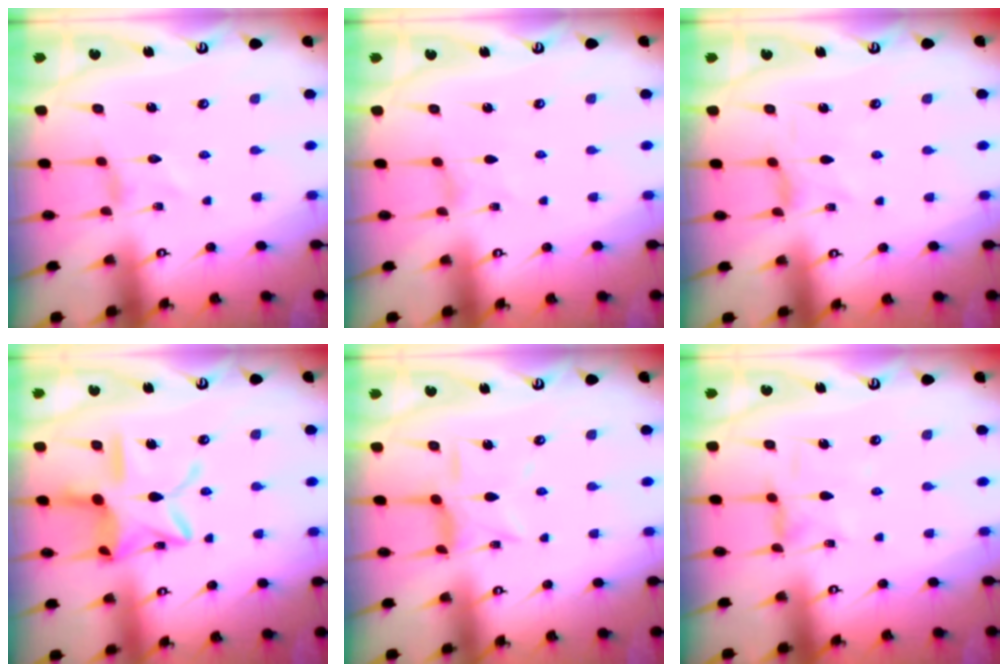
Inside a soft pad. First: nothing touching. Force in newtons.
{"total": 0.0}
{"total": 0.0}
{"total": 15.2, "press": 15.2, "slide": 1.2}
{"total": 6.7, "press": 6.6, "slide": 0.7}
{"total": 2.5, "press": 2.5, "slide": 0.4}